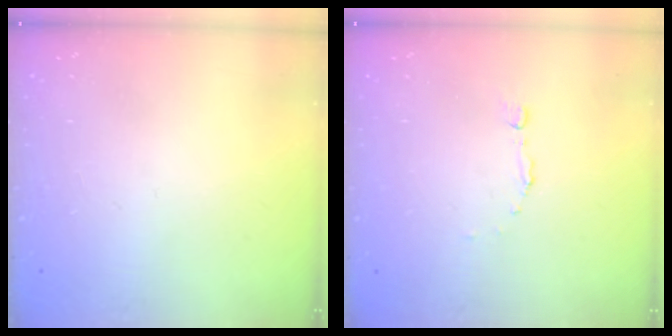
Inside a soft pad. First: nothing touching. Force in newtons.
{"total": 1.7, "press": 1.7, "slide": 0.2}